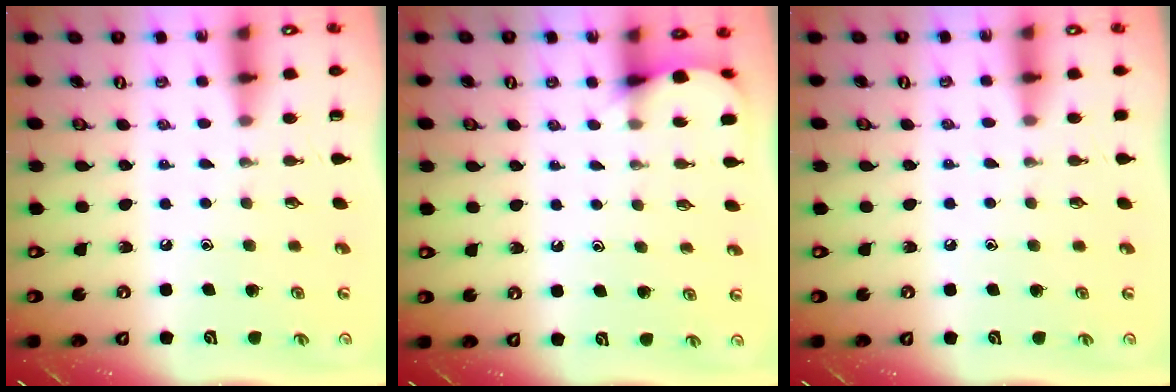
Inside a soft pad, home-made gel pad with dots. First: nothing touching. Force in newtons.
{"total": 5.0, "press": 5.0, "slide": 0.4}
{"total": 4.4, "press": 4.4, "slide": 0.7}